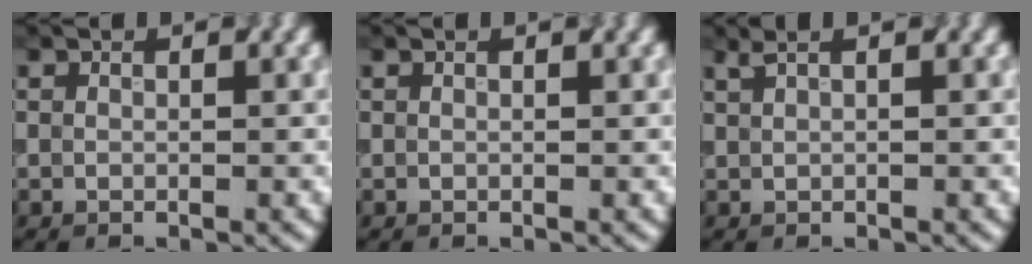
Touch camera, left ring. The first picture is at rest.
{"total": 0.0}
{"total": 1.2, "force": [0.8, 0.3, 0.7], "torque": [-0.016, 0.009, 0.021]}